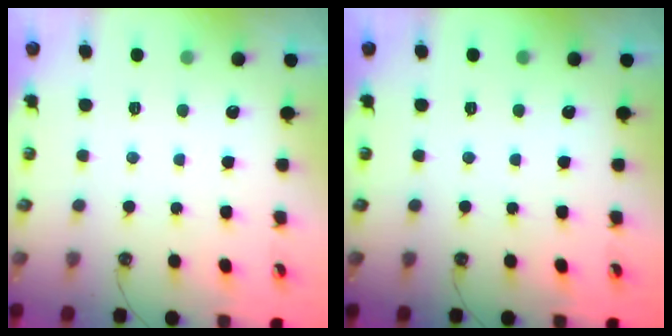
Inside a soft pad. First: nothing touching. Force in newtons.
{"total": 0.0}